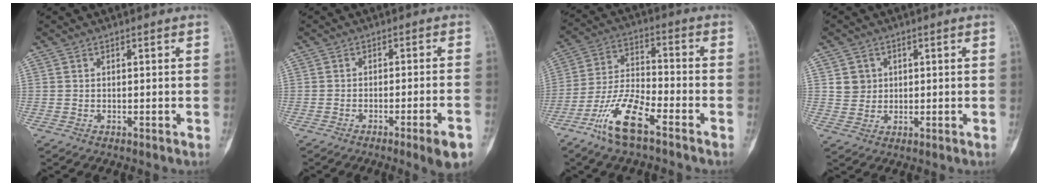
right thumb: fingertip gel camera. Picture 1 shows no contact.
{"total": 6.6, "force": [-3.7, 0.3, 5.5], "torque": [-0.077, 0.008, -0.051]}
{"total": 11.7, "force": [-7.2, 3.3, 8.5], "torque": [-0.183, 0.040, -0.144]}
{"total": 3.5, "force": [1.1, 3.3, 0.7], "torque": [0.008, -0.003, 0.019]}